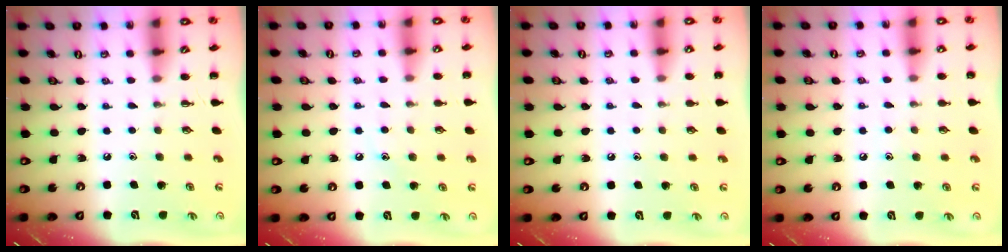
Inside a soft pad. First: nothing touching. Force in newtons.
{"total": 8.5, "press": 8.3, "slide": 1.9}
{"total": 4.8, "press": 4.6, "slide": 1.3}
{"total": 5.9, "press": 5.7, "slide": 1.5}